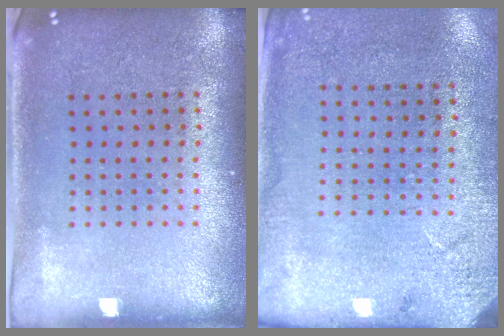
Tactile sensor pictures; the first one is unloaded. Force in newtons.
{"total": 2.7, "press": 2.3, "slide": 1.3}